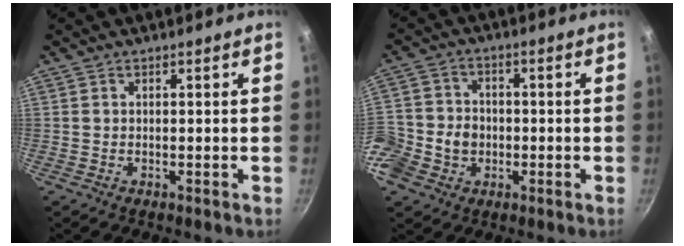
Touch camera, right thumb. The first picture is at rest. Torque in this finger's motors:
{"motor_torque": [1.47, 1.45, 1.33, -1.16, 0.12]}